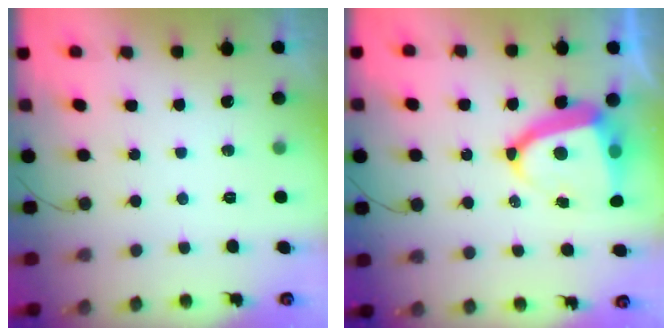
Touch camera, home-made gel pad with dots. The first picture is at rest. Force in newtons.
{"total": 12.1, "press": 12.0, "slide": 1.1}